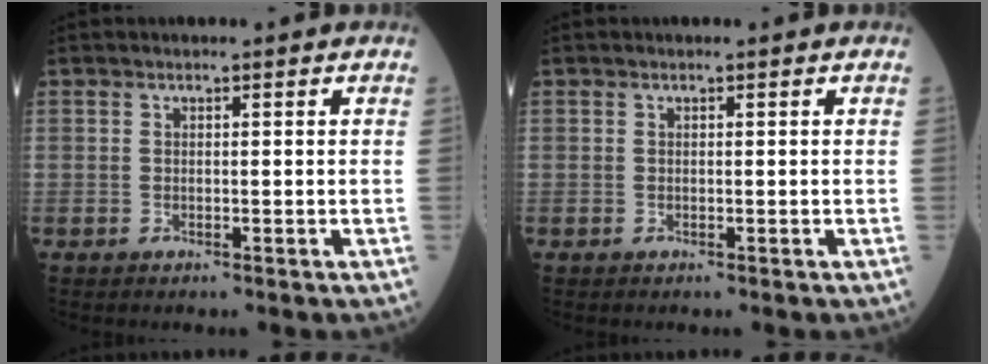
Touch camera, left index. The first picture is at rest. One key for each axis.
{"total": 0.0}